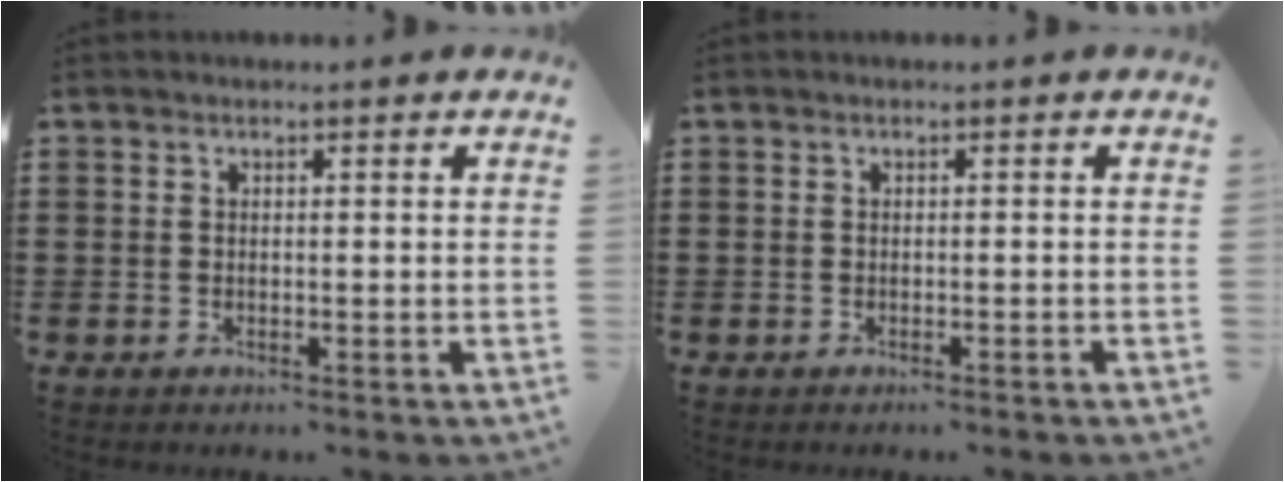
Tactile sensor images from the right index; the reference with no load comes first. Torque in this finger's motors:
{"motor_torque": [0.02, -0.05, -0.01, -0.01]}